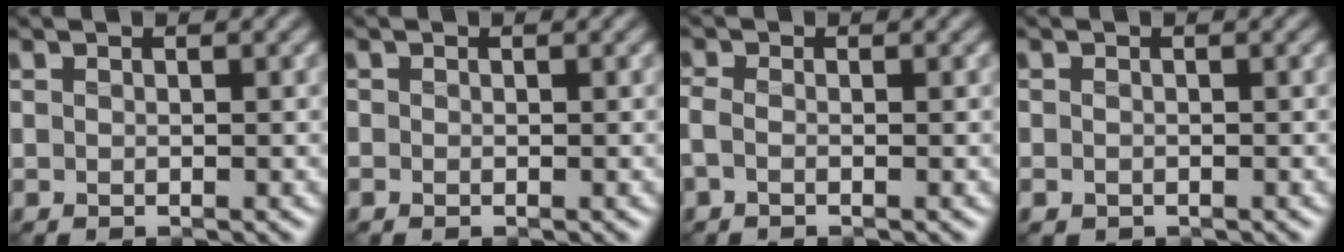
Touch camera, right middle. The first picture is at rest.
{"total": 0.5, "force": [-0.3, 0.4, 0.1], "torque": [0.000, -0.004, -0.010]}
{"total": 1.7, "force": [-0.8, 0.9, 1.2], "torque": [-0.037, -0.002, -0.024]}
{"total": 0.8, "force": [-0.5, 0.6, 0.3], "torque": [-0.006, -0.010, -0.010]}